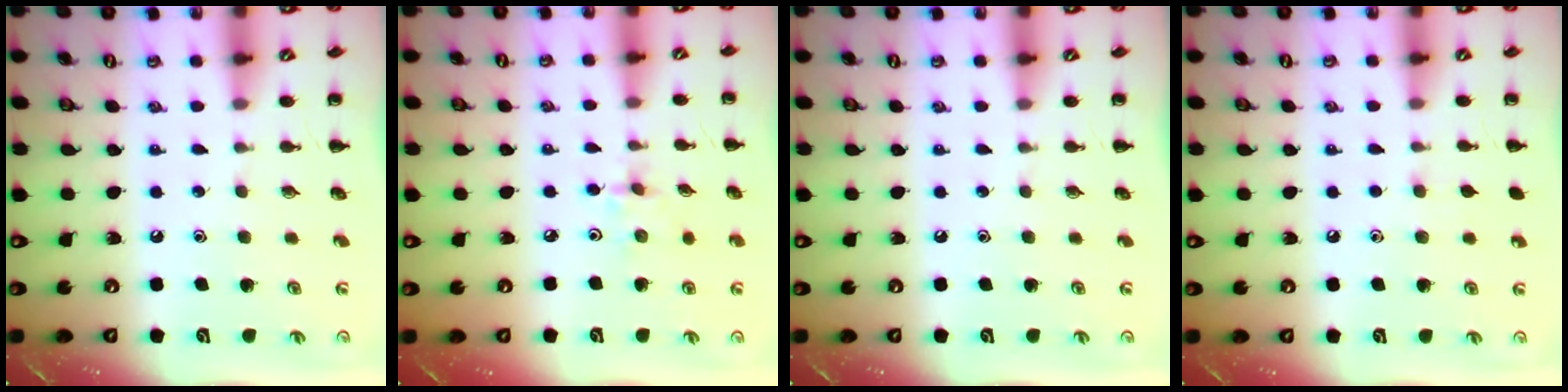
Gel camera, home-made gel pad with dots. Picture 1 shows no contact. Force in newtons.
{"total": 2.9, "press": 2.7, "slide": 0.9}
{"total": 0.0}
{"total": 3.7, "press": 3.3, "slide": 1.7}